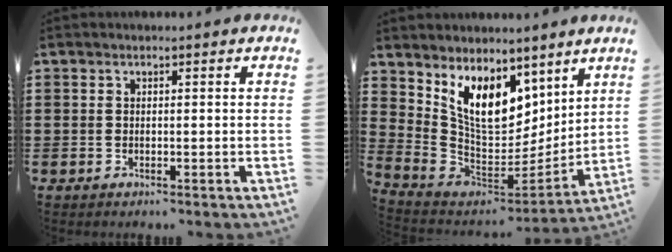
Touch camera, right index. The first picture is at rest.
{"total": 10.8, "force": [6.1, 6.5, 6.1], "torque": [-0.134, -0.035, 0.123]}